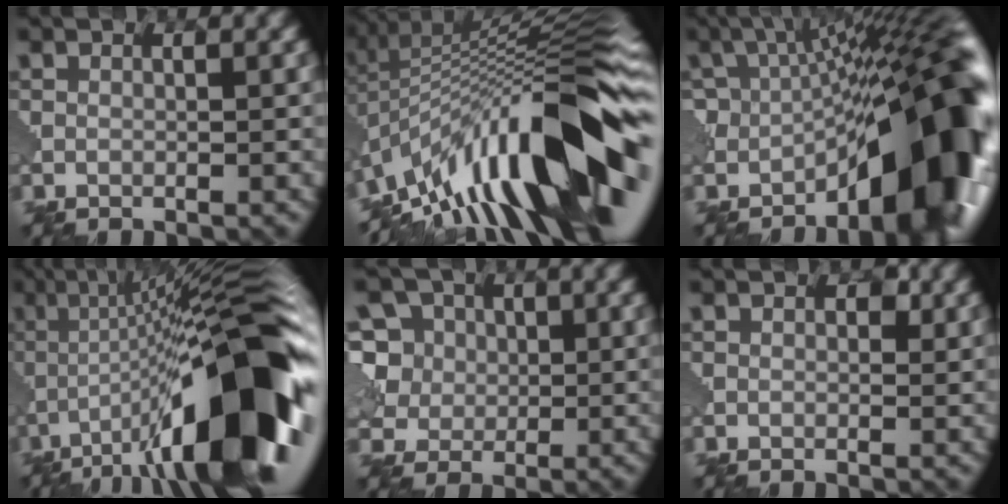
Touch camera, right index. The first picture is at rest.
{"total": 15.5, "force": [-5.5, 4.6, 13.7], "torque": [-0.204, 0.038, -0.114]}
{"total": 11.7, "force": [-5.0, 4.3, 9.7], "torque": [-0.110, 0.015, -0.075]}
{"total": 15.6, "force": [-5.8, 3.3, 14.1], "torque": [-0.207, 0.026, -0.084]}
{"total": 6.8, "force": [2.4, 6.1, 2.0], "torque": [-0.056, 0.024, 0.036]}
{"total": 0.5, "force": [0.4, 0.3, 0.2], "torque": [-0.008, -0.001, 0.016]}